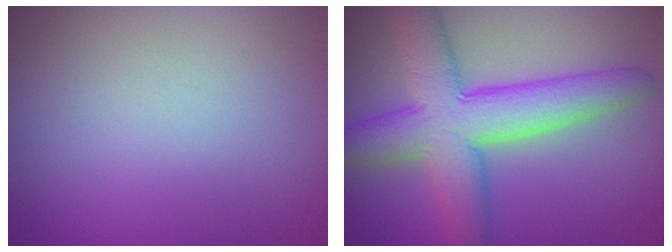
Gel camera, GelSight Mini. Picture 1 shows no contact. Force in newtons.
{"total": 8.3, "press": 8.3, "slide": 0.5}